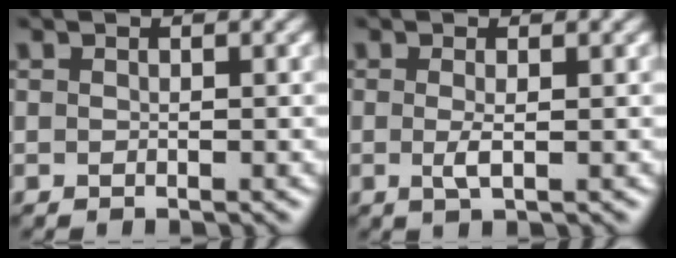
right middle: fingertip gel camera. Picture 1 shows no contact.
{"total": 1.5, "force": [-0.1, 0.3, 1.4], "torque": [-0.030, -0.004, -0.003]}